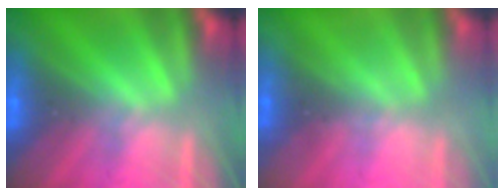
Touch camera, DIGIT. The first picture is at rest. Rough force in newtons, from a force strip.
{"total": 2.1}